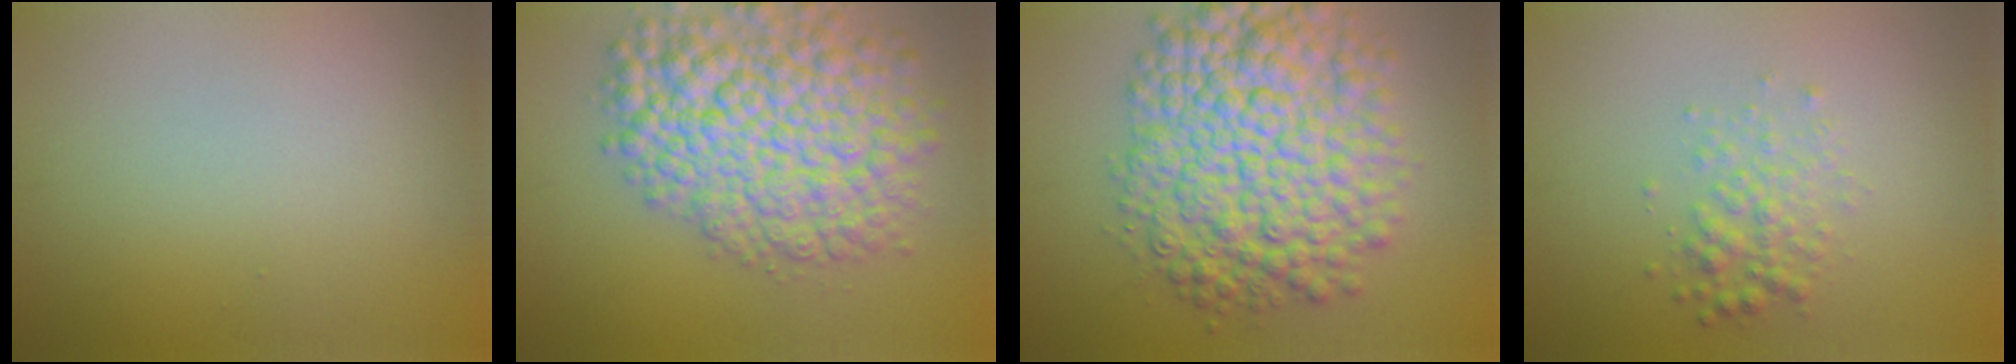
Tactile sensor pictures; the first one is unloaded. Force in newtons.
{"total": 9.8, "press": 9.8, "slide": 0.4}
{"total": 11.0, "press": 11.0, "slide": 0.2}
{"total": 2.3, "press": 2.3, "slide": 0.1}